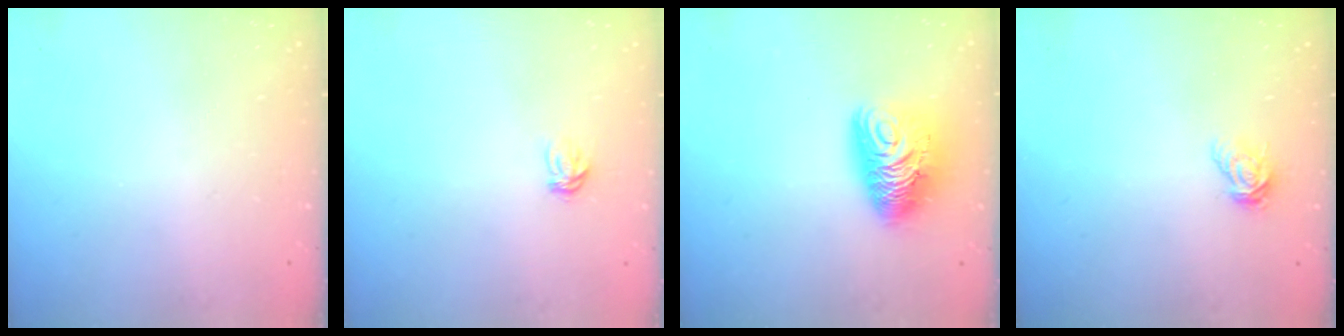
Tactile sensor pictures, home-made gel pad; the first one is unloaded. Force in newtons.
{"total": 3.5, "press": 3.4, "slide": 0.4}
{"total": 11.8, "press": 11.7, "slide": 1.2}
{"total": 6.8, "press": 6.8, "slide": 0.8}